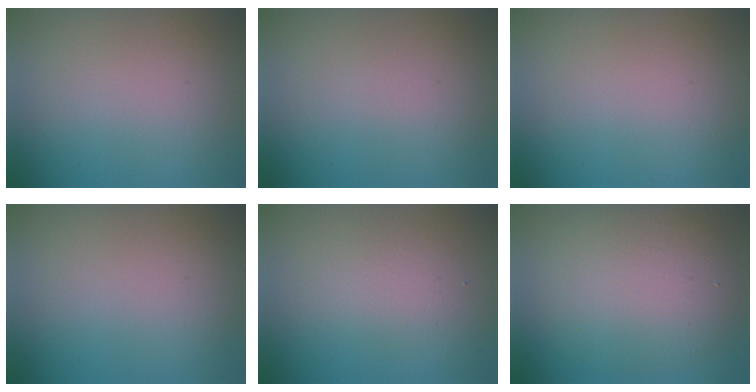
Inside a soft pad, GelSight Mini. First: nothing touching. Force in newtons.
{"total": 0.0}
{"total": 0.0}
{"total": 0.0}
{"total": 2.1, "press": 2.1, "slide": 0.1}
{"total": 7.6, "press": 7.5, "slide": 0.5}